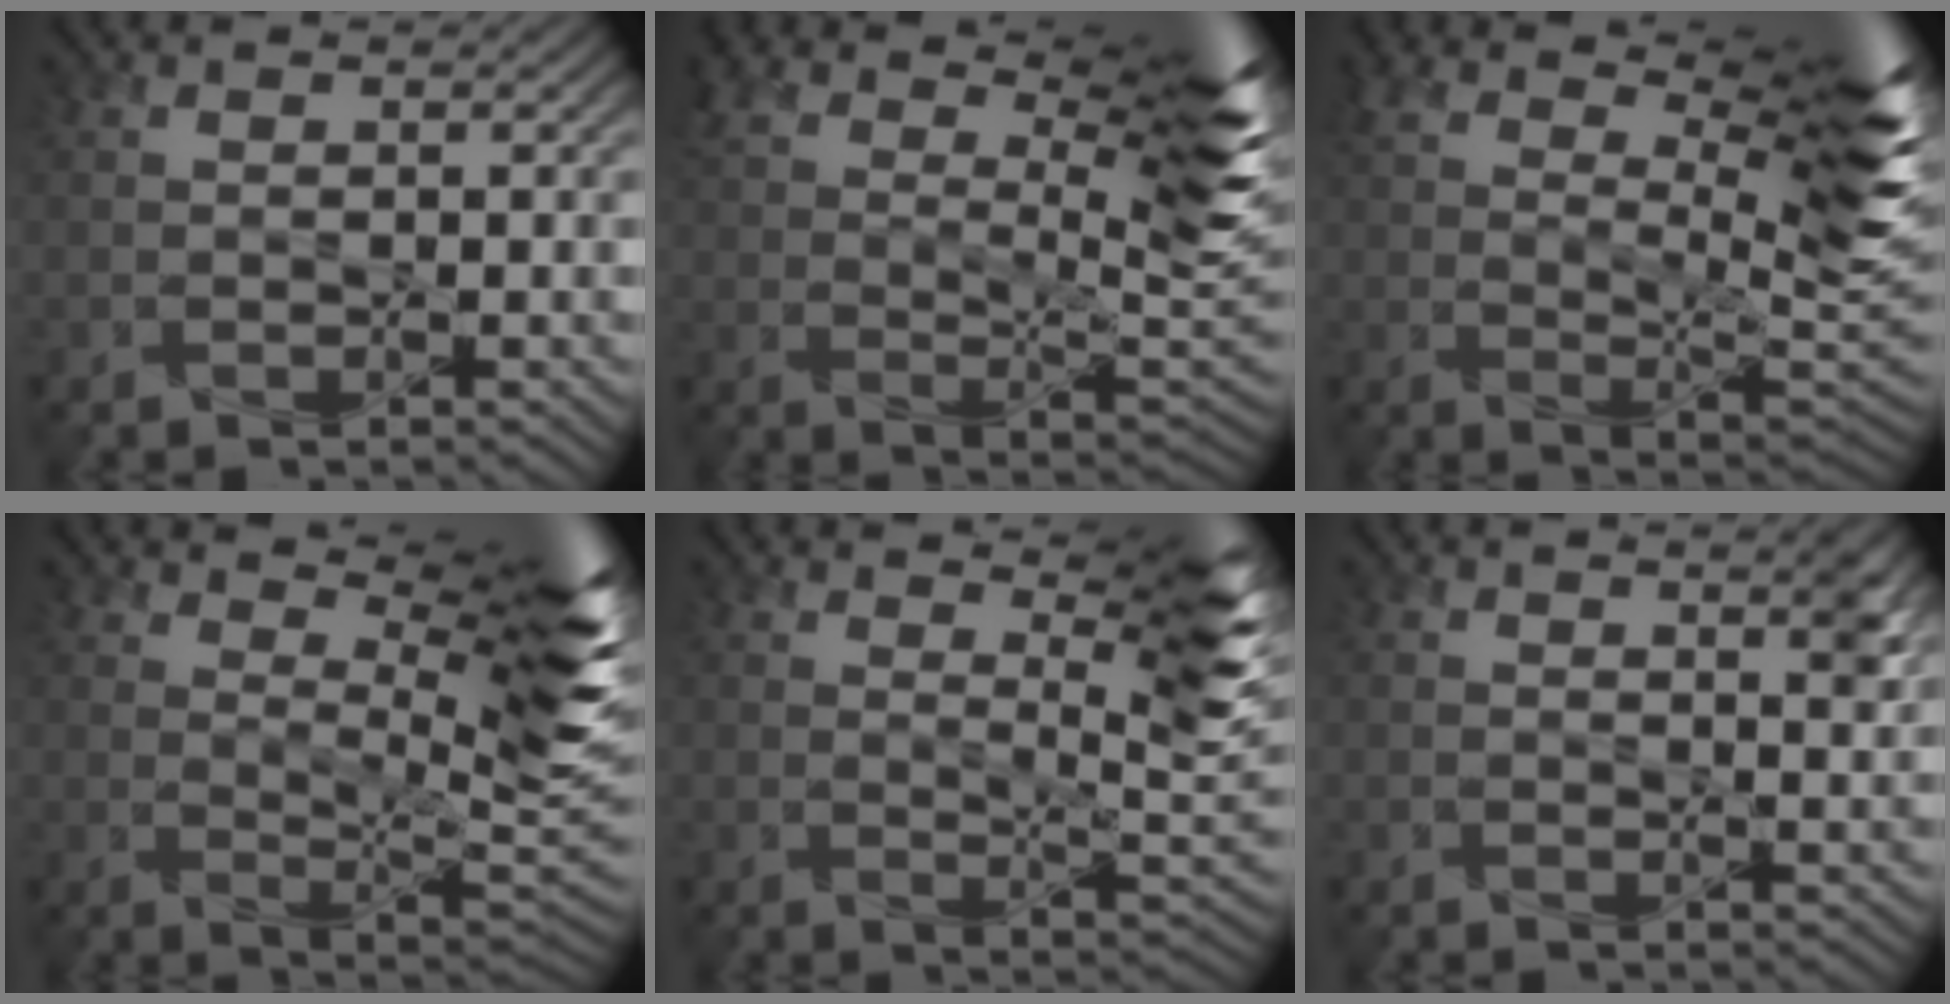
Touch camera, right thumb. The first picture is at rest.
{"total": 15.2, "force": [8.5, 5.0, 11.5], "torque": [-0.218, 0.006, 0.149]}
{"total": 13.7, "force": [7.1, 4.2, 11.0], "torque": [-0.202, 0.005, 0.127]}
{"total": 11.6, "force": [6.1, 3.0, 9.4], "torque": [-0.159, 0.001, 0.106]}
{"total": 10.3, "force": [6.1, 2.1, 8.1], "torque": [-0.136, 0.001, 0.101]}
{"total": 2.6, "force": [1.4, 0.6, 2.1], "torque": [-0.033, -0.003, 0.024]}